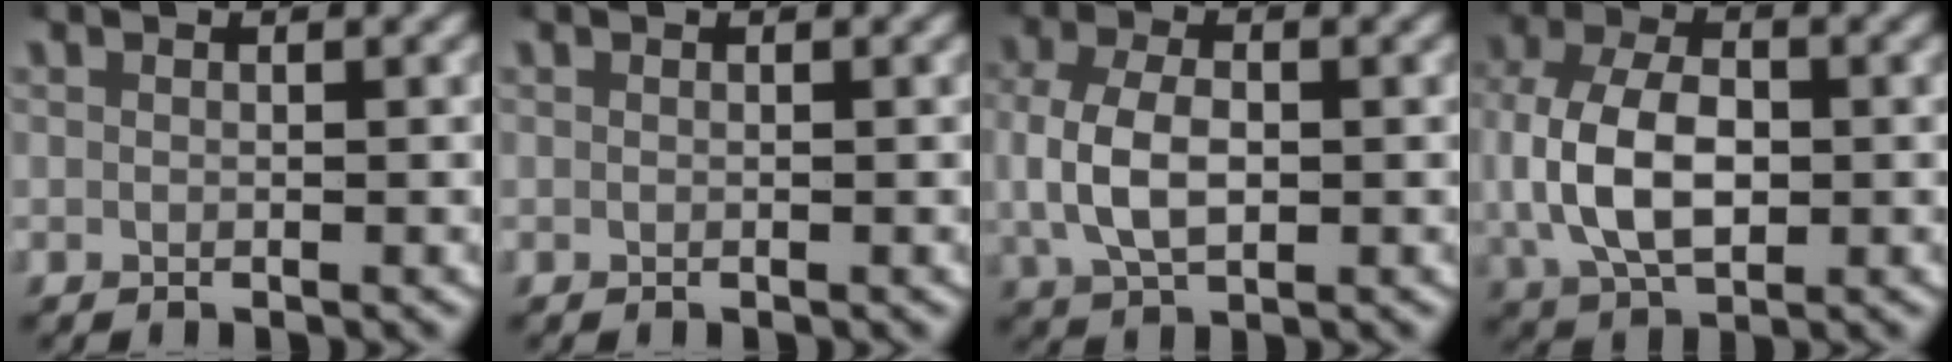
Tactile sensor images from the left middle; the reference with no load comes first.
{"total": 0.0}
{"total": 5.2, "force": [-0.1, 3.4, 3.9], "torque": [-0.101, -0.007, 0.007]}
{"total": 7.4, "force": [-0.1, 5.0, 5.5], "torque": [-0.135, -0.015, 0.011]}